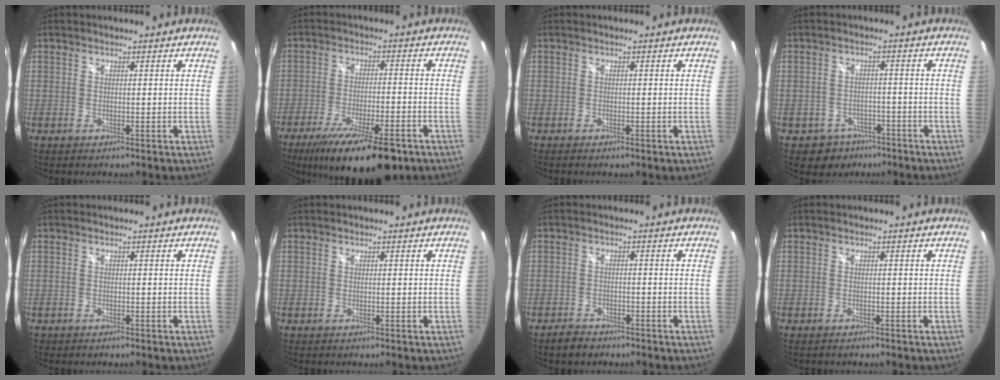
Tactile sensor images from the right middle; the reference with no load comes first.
{"total": 17.6, "force": [-12.2, 4.8, 11.8], "torque": [-0.214, -0.048, -0.188]}
{"total": 1.5, "force": [-1.1, 0.4, 1.0], "torque": [-0.016, -0.008, -0.015]}
{"total": 6.2, "force": [-4.1, 4.6, 0.9], "torque": [-0.031, 0.013, -0.051]}
{"total": 0.8, "force": [-0.6, 0.4, 0.1], "torque": [-0.007, -0.004, -0.010]}
{"total": 0.0}
{"total": 3.5, "force": [-2.9, 1.7, 0.9], "torque": [-0.029, 0.000, -0.047]}
{"total": 1.1, "force": [-1.0, 0.4, 0.3], "torque": [-0.009, -0.006, -0.015]}